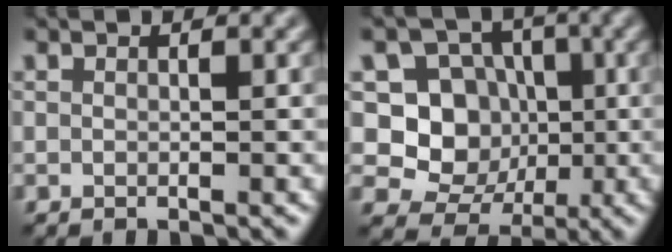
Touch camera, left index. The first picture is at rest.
{"total": 7.8, "force": [0.2, 7.1, 3.2], "torque": [-0.048, 0.006, -0.022]}